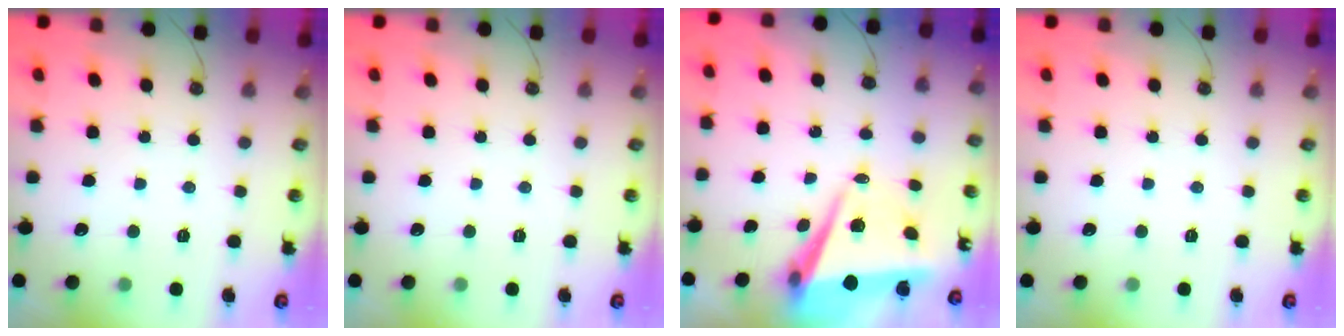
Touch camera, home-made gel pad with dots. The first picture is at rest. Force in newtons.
{"total": 0.0}
{"total": 7.9, "press": 7.8, "slide": 1.6}
{"total": 0.0}